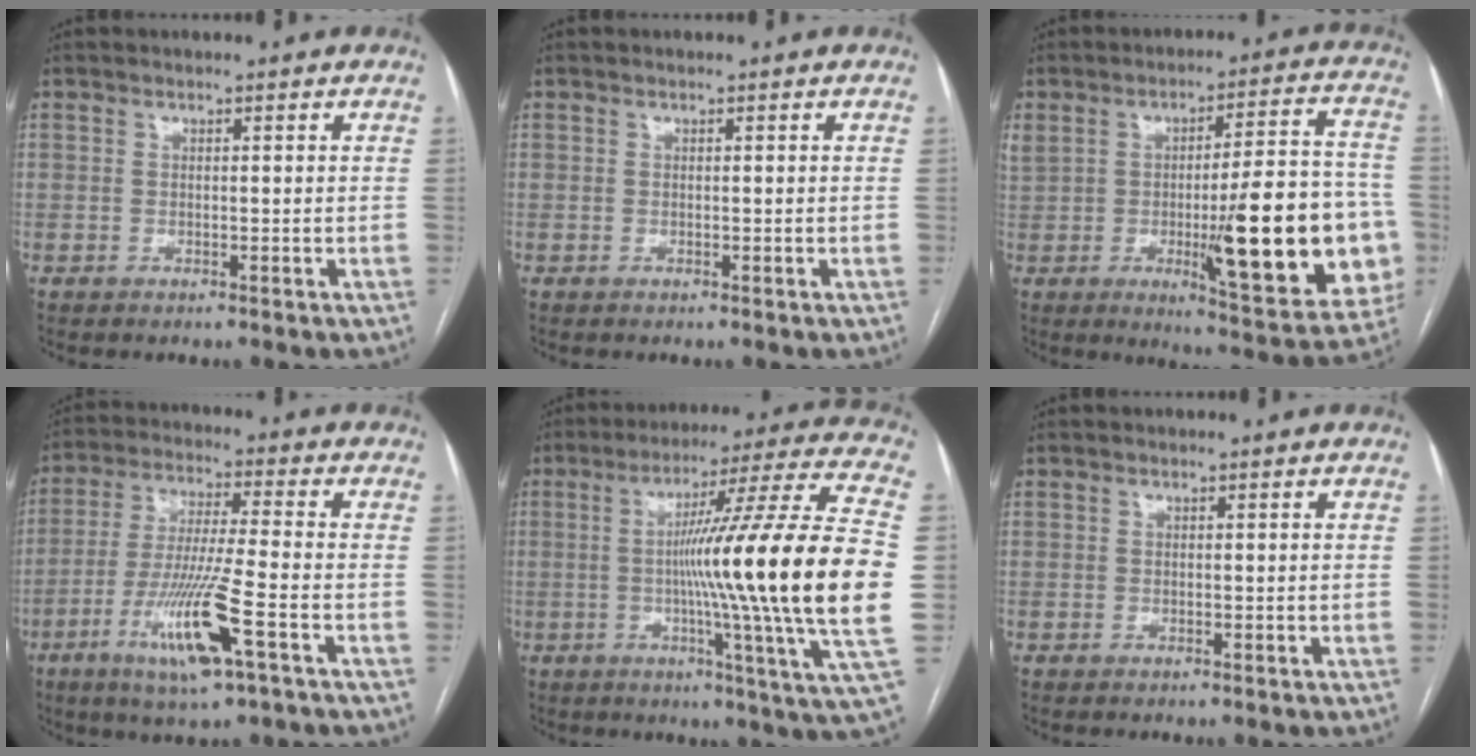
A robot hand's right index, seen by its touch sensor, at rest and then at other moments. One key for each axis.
{"total": 0.0}
{"total": 24.0, "fx": -3.2, "fy": 6.3, "fz": 23.0, "tx": -0.301, "ty": 0.017, "tz": -0.020}
{"total": 12.6, "fx": -5.4, "fy": 0.1, "fz": 11.4, "tx": -0.231, "ty": -0.021, "tz": -0.096}
{"total": 26.2, "fx": -1.1, "fy": -1.8, "fz": 26.1, "tx": -0.334, "ty": -0.005, "tz": -0.035}
{"total": 0.0}